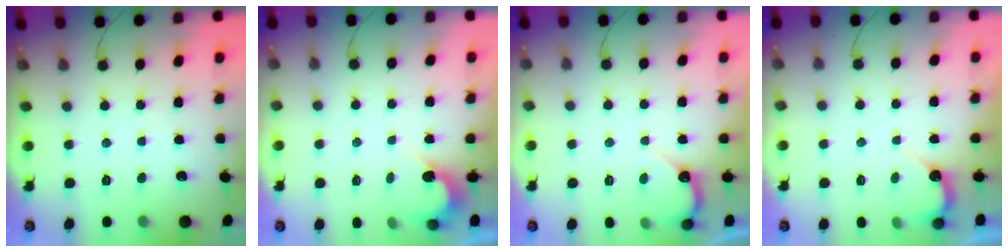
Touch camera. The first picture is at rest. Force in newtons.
{"total": 2.7, "press": 2.7, "slide": 0.1}
{"total": 4.0, "press": 4.0, "slide": 0.2}
{"total": 2.8, "press": 2.8, "slide": 0.2}